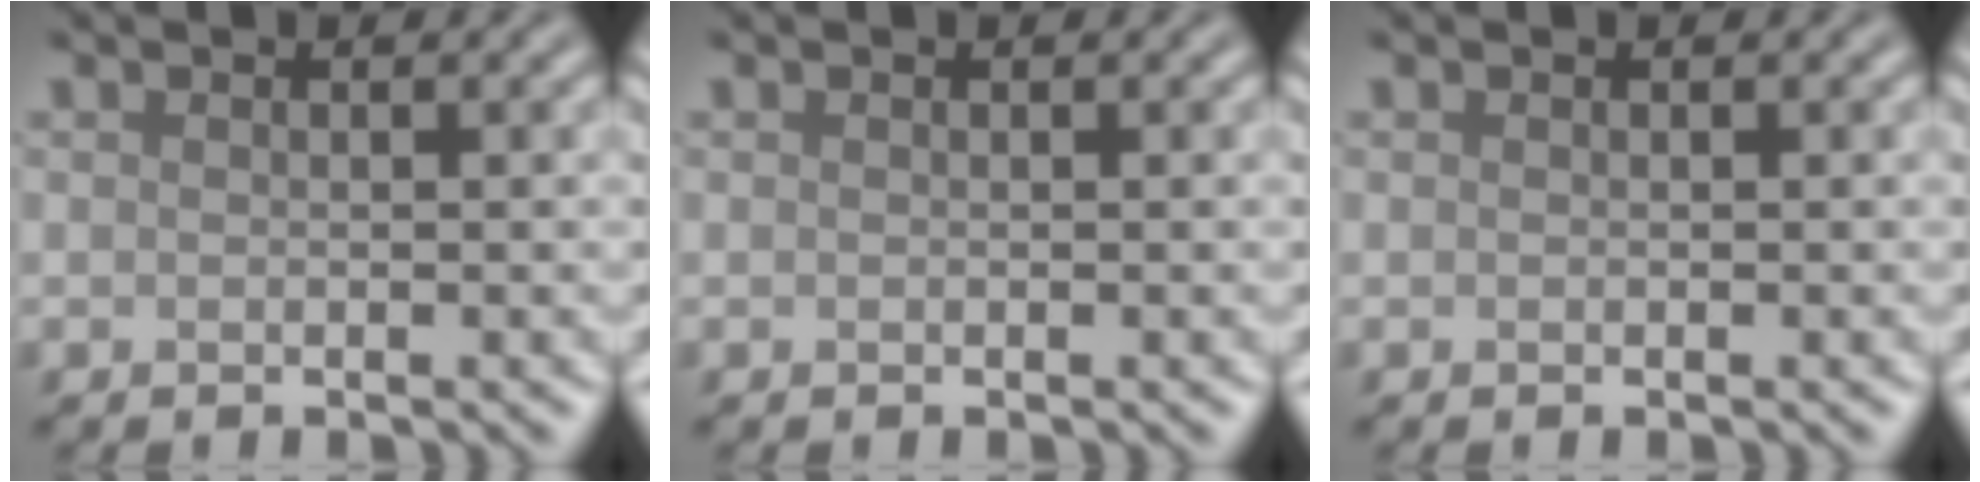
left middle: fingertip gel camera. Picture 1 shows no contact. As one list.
[{"total": 0.0}, {"total": 0.0}]